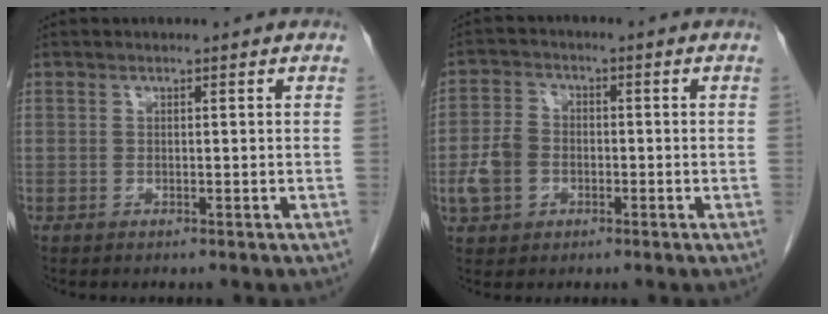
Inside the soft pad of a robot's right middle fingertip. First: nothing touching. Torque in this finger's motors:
{"motor_torque": [1.08, -0.32, 0.14, 0.06]}